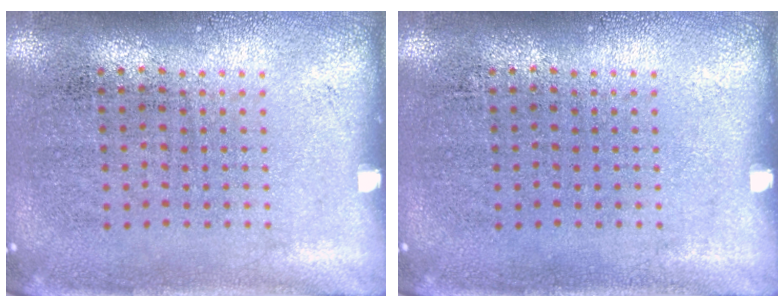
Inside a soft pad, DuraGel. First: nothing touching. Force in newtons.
{"total": 0.0}